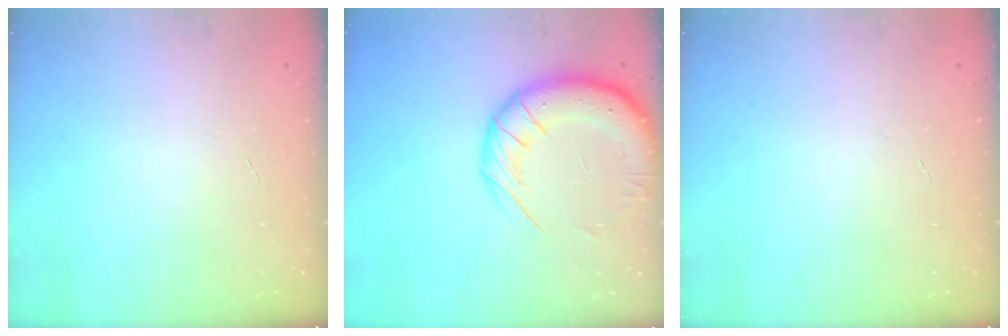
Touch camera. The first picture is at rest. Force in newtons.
{"total": 14.8, "press": 14.3, "slide": 3.9}
{"total": 0.0}